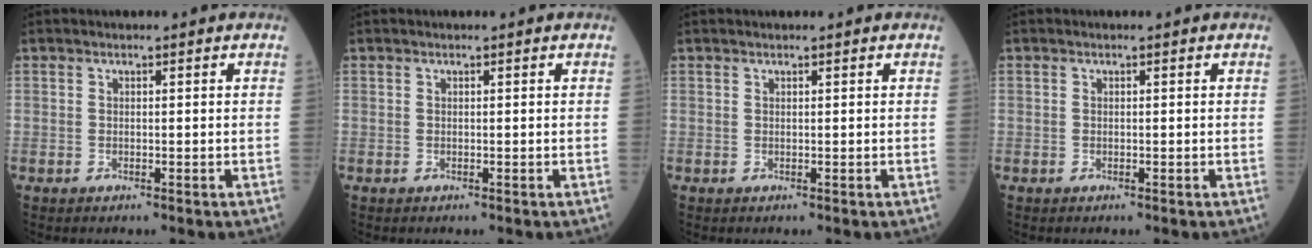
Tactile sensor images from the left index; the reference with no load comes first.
{"total": 0.0}
{"total": 0.6, "force": [0.6, 0.0, 0.2], "torque": [-0.005, 0.016, 0.012]}
{"total": 0.0}